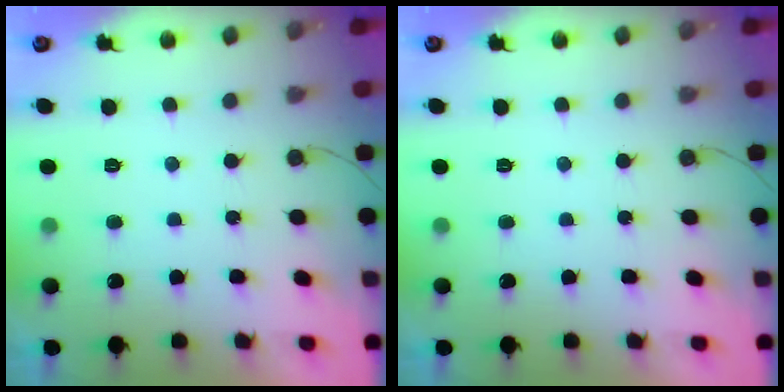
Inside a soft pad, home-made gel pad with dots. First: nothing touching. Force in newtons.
{"total": 0.0}